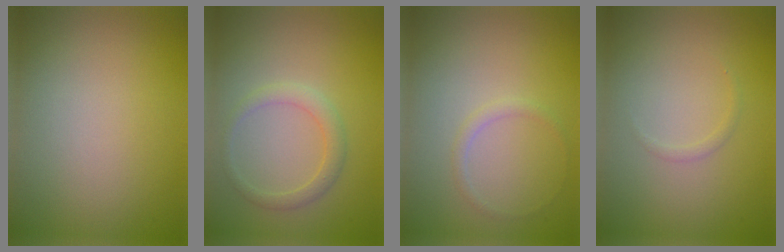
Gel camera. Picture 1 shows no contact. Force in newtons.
{"total": 1.8, "press": 1.8, "slide": 0.0}
{"total": 0.8, "press": 0.8, "slide": 0.0}
{"total": 0.5, "press": 0.5, "slide": 0.1}